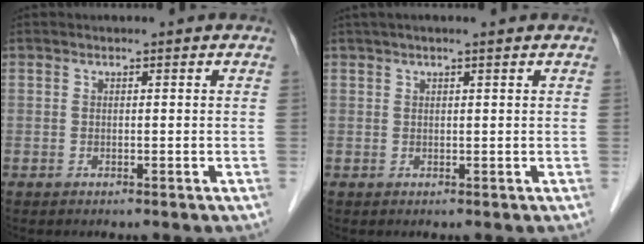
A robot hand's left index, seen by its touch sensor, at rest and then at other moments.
{"total": 4.8, "force": [3.9, 0.0, 2.8], "torque": [-0.043, 0.033, 0.059]}